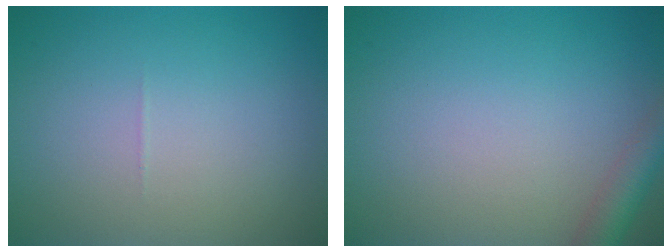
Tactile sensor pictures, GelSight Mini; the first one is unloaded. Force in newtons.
{"total": 2.7, "press": 2.7, "slide": 0.1}